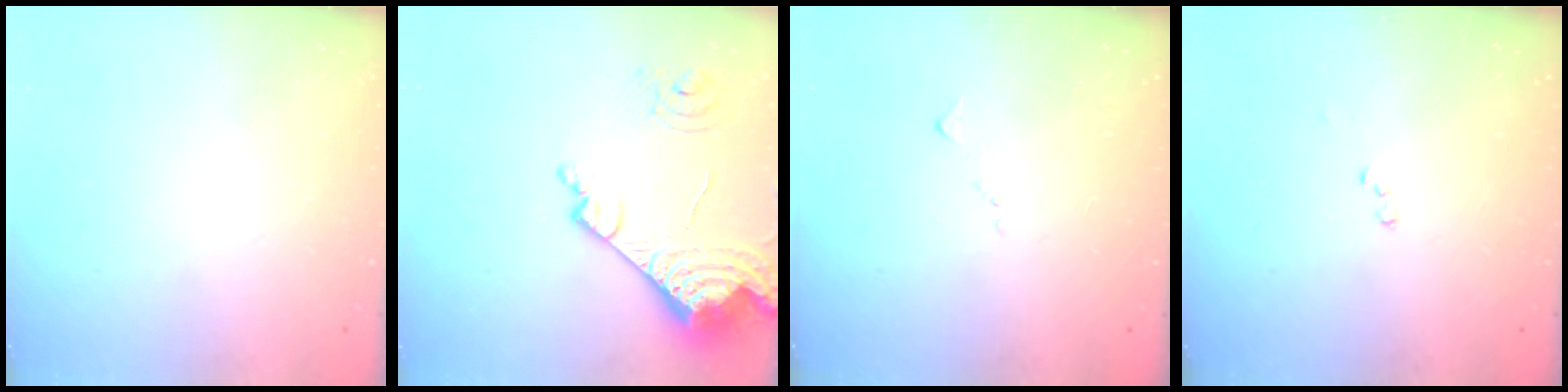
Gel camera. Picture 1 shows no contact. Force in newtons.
{"total": 18.6, "press": 18.5, "slide": 1.9}
{"total": 5.6, "press": 5.5, "slide": 0.9}
{"total": 8.1, "press": 8.0, "slide": 1.1}